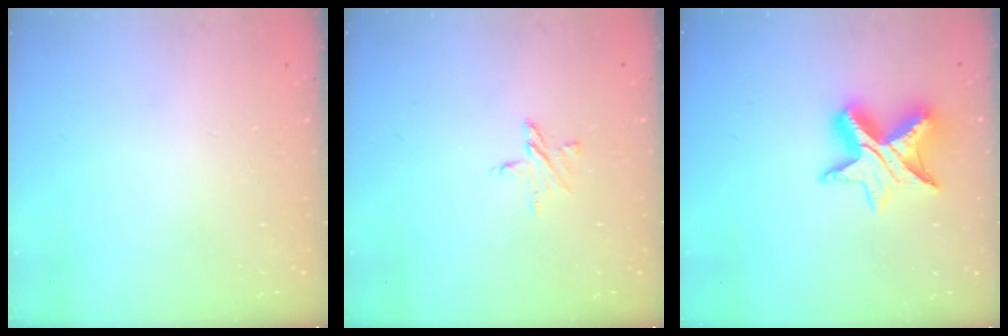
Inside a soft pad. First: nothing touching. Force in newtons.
{"total": 4.8, "press": 4.8, "slide": 0.5}
{"total": 11.4, "press": 11.4, "slide": 0.7}